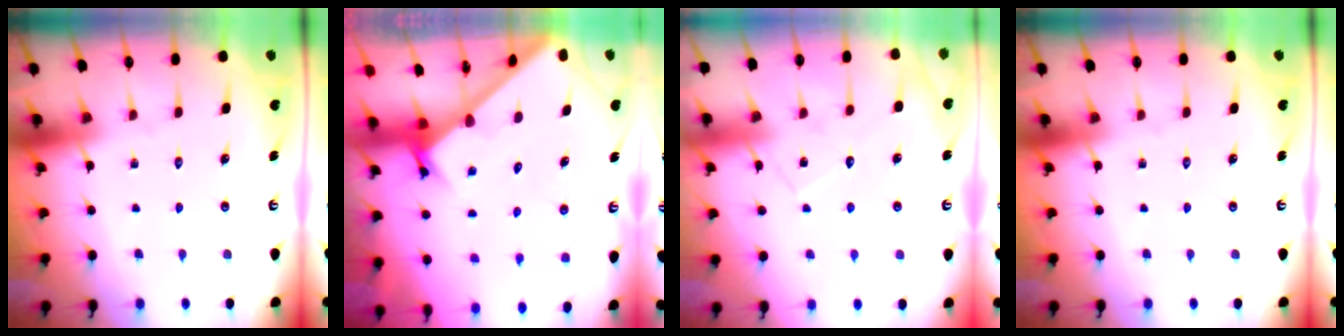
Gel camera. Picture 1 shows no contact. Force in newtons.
{"total": 2.7, "press": 2.7, "slide": 0.2}
{"total": 8.5, "press": 8.5, "slide": 0.6}
{"total": 0.0}